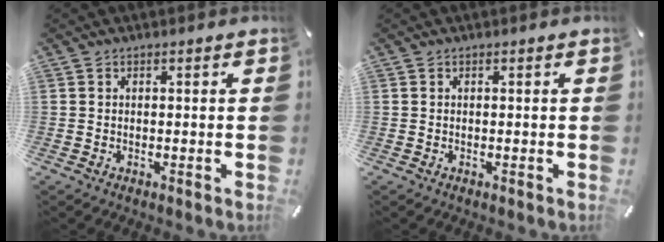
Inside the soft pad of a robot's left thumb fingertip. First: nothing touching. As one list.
[{"total": 0.0}]